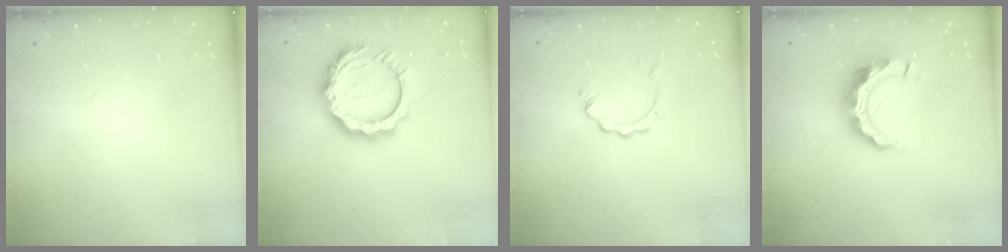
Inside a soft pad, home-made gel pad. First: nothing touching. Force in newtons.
{"total": 15.5, "press": 15.4, "slide": 1.4}
{"total": 2.0, "press": 2.0, "slide": 0.2}
{"total": 10.5, "press": 10.5, "slide": 0.3}